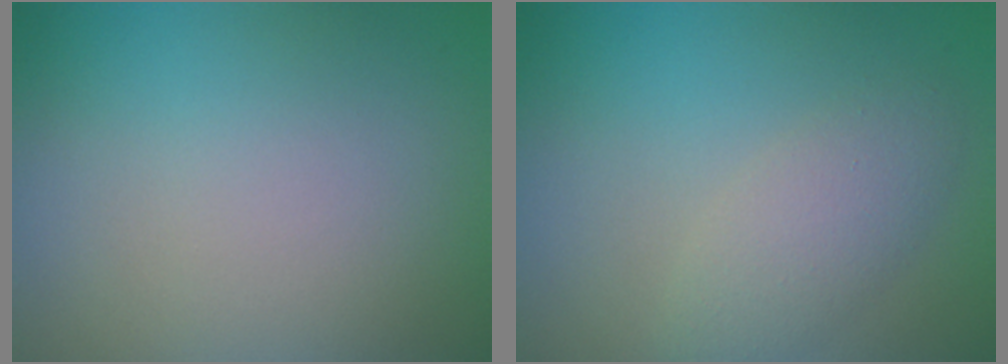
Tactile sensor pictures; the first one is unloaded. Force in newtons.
{"total": 2.8, "press": 2.8, "slide": 0.1}